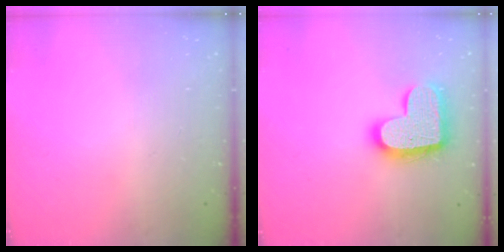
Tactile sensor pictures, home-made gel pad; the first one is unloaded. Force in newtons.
{"total": 17.4, "press": 17.4, "slide": 0.9}